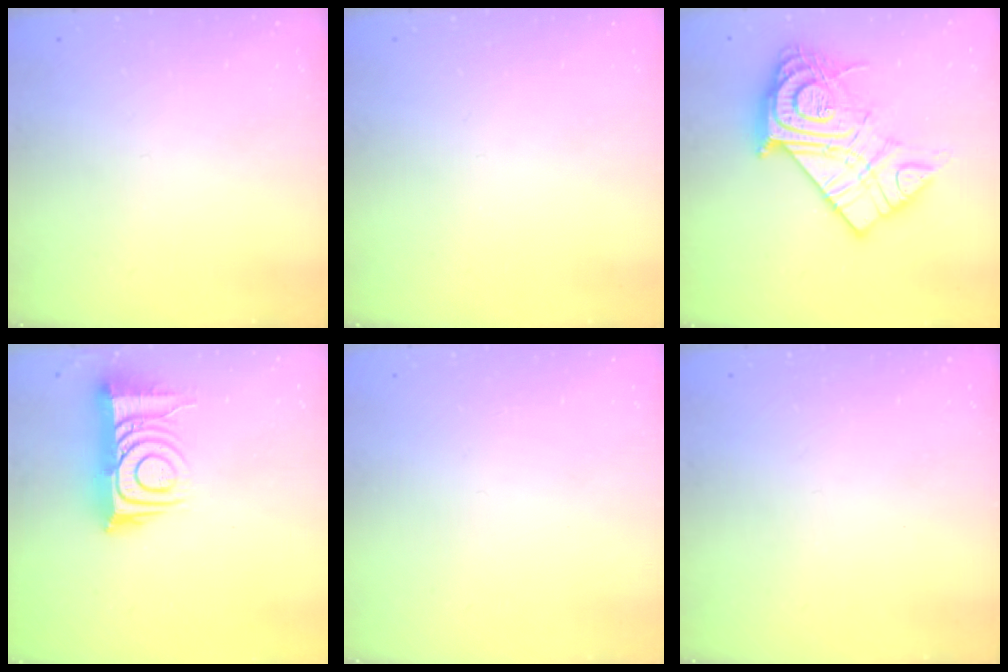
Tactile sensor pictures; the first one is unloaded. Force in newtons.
{"total": 0.0}
{"total": 24.3, "press": 24.1, "slide": 2.4}
{"total": 12.6, "press": 12.6, "slide": 0.9}
{"total": 1.6, "press": 1.6, "slide": 0.1}
{"total": 0.0}